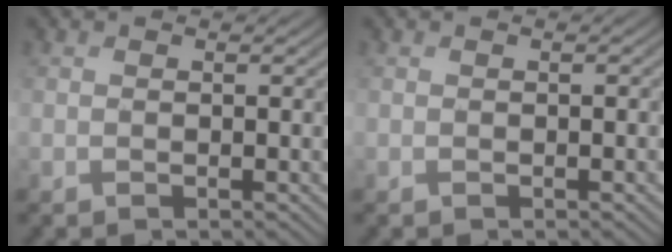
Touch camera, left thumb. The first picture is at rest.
{"total": 0.5, "force": [-0.1, 0.1, 0.5], "torque": [-0.007, 0.002, 0.000]}